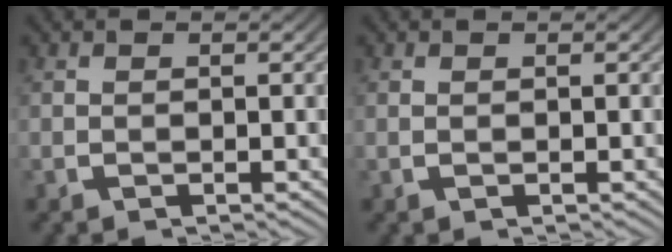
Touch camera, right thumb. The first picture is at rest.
{"total": 0.0}